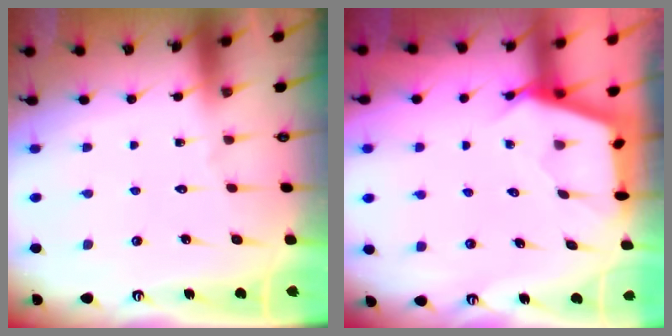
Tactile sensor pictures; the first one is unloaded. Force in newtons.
{"total": 2.6, "press": 2.5, "slide": 0.3}